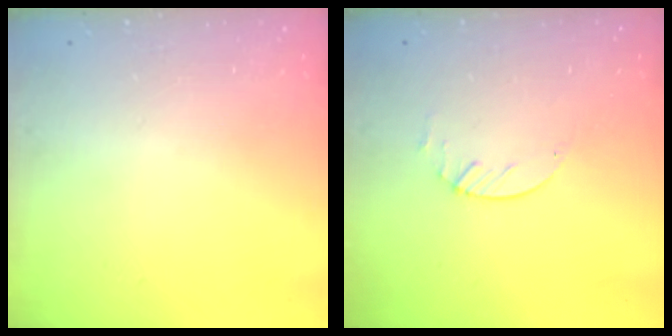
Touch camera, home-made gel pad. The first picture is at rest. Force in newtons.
{"total": 1.9, "press": 1.9, "slide": 0.3}